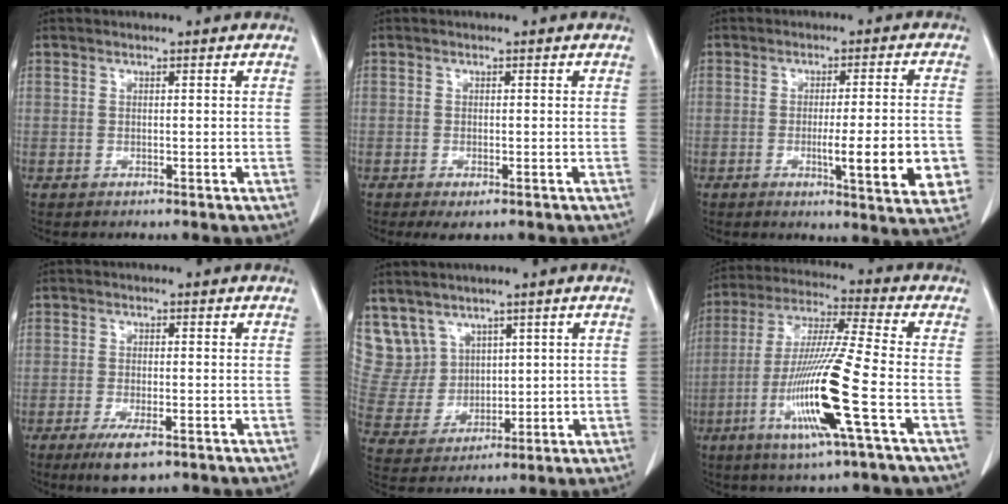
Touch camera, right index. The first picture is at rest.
{"total": 2.3, "force": [-1.4, 0.7, 1.7], "torque": [-0.025, -0.004, -0.017]}
{"total": 11.5, "force": [-2.9, 1.2, 11.1], "torque": [-0.135, -0.012, -0.033]}
{"total": 5.4, "force": [-3.2, 1.3, 4.1], "torque": [-0.074, -0.012, -0.049]}
{"total": 9.6, "force": [6.2, 7.3, 0.7], "torque": [-0.031, 0.030, 0.148]}
{"total": 15.6, "force": [-5.2, -0.8, 14.6], "torque": [-0.300, -0.021, -0.104]}